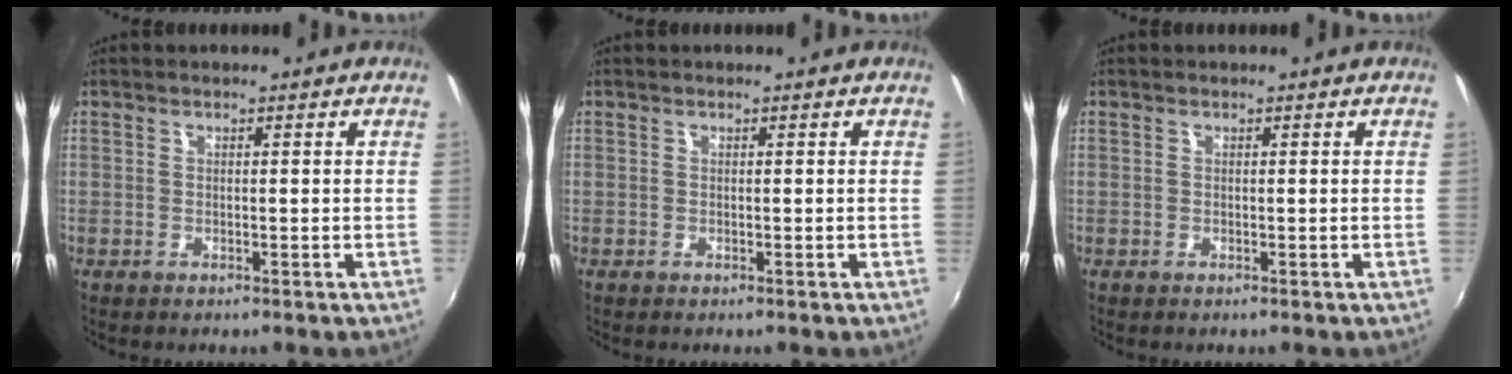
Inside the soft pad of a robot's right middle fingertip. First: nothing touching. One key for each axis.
{"total": 0.0}
{"total": 0.0}